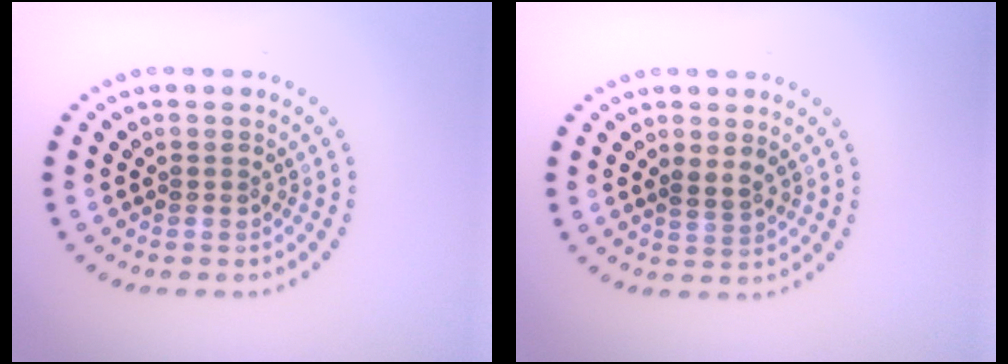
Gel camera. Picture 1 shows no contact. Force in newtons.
{"total": 1.2, "press": 0.9, "slide": 0.7}